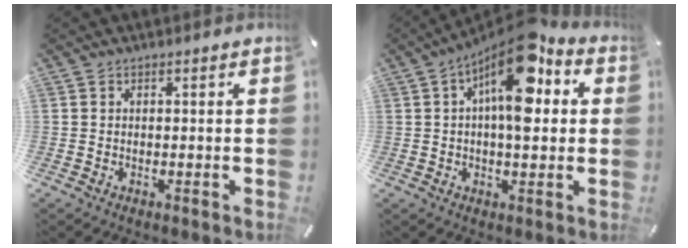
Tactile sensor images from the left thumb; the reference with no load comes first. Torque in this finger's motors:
{"motor_torque": [1.96, 3.05, 2.43, -0.34, 0.32]}